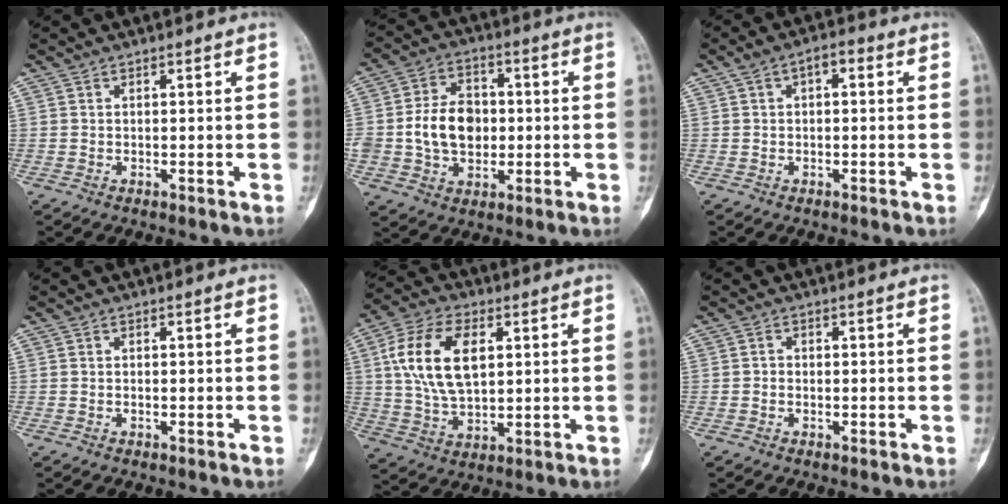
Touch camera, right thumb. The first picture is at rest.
{"total": 11.4, "force": [-0.5, 8.6, 7.6], "torque": [-0.108, 0.015, -0.008]}
{"total": 4.1, "force": [0.9, 2.3, 3.3], "torque": [-0.051, 0.017, 0.009]}
{"total": 0.0}
{"total": 14.4, "force": [3.4, 8.2, 11.4], "torque": [-0.211, 0.003, 0.065]}
{"total": 0.8, "force": [-0.2, 0.7, 0.3], "torque": [0.004, 0.004, -0.009]}